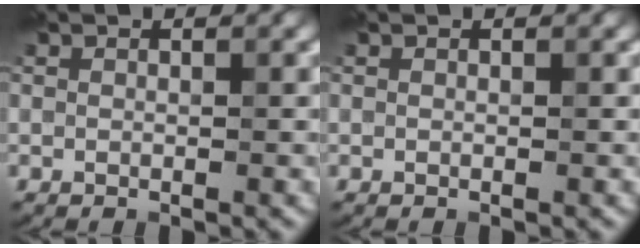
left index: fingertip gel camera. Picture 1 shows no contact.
{"total": 0.0}